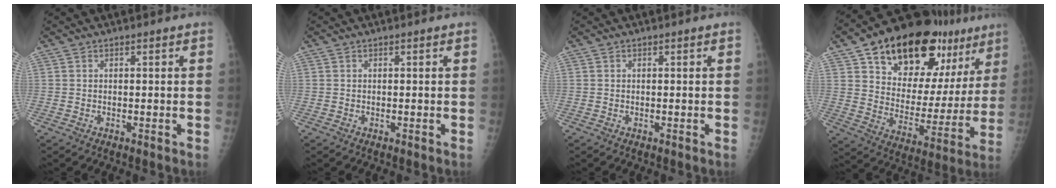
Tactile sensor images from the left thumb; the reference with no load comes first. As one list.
[{"total": 0.0}, {"total": 0.0}, {"total": 27.1, "force": [16.6, 13.9, 16.3], "torque": [-0.197, -0.045, 0.253]}]